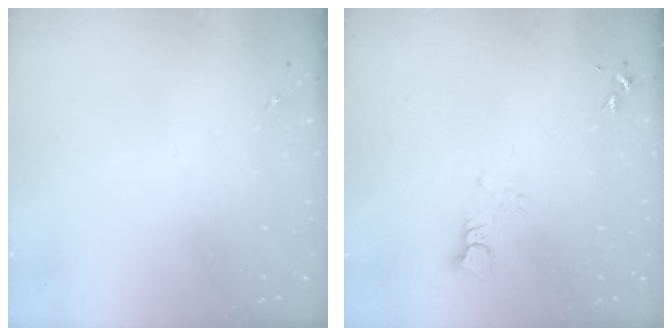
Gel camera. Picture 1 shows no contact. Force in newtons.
{"total": 3.3, "press": 3.3, "slide": 0.0}